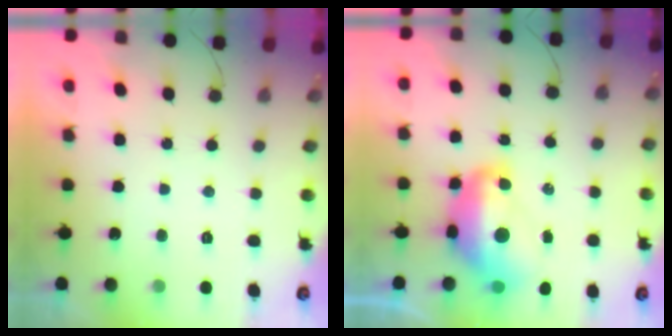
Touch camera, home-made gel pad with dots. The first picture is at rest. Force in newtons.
{"total": 14.4, "press": 14.4, "slide": 1.2}